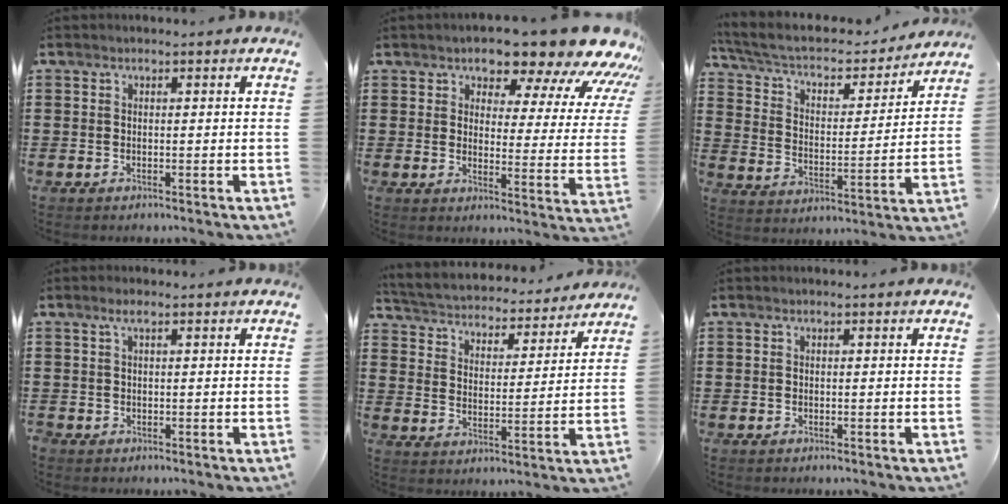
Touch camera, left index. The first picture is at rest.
{"total": 8.8, "force": [7.8, 2.3, 3.3], "torque": [-0.070, -0.058, 0.133]}
{"total": 5.4, "force": [4.3, 2.1, 2.5], "torque": [-0.070, -0.029, 0.068]}
{"total": 1.3, "force": [0.2, 0.7, 1.1], "torque": [-0.025, 0.005, 0.003]}
{"total": 3.5, "force": [3.5, 0.3, 0.0], "torque": [-0.024, -0.033, 0.052]}
{"total": 0.0}